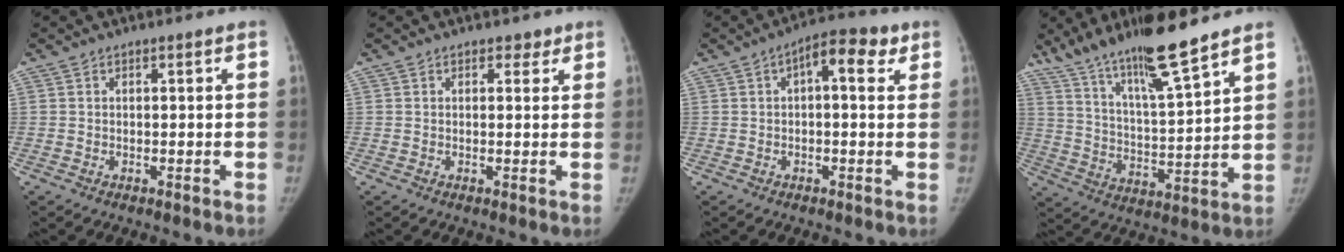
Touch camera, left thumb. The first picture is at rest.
{"total": 1.5, "force": [1.0, 1.1, 0.4], "torque": [0.013, -0.003, 0.006]}
{"total": 7.5, "force": [2.5, 3.5, 6.2], "torque": [-0.065, 0.022, 0.022]}
{"total": 16.7, "force": [12.5, 1.7, 10.9], "torque": [-0.177, -0.063, 0.224]}